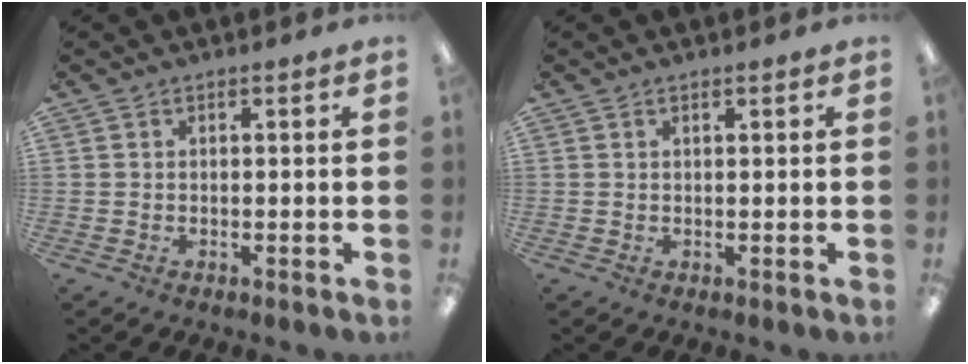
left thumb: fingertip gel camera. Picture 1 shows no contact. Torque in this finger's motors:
{"motor_torque": [-0.44, 0.08, -0.58, 0.03, -0.03]}